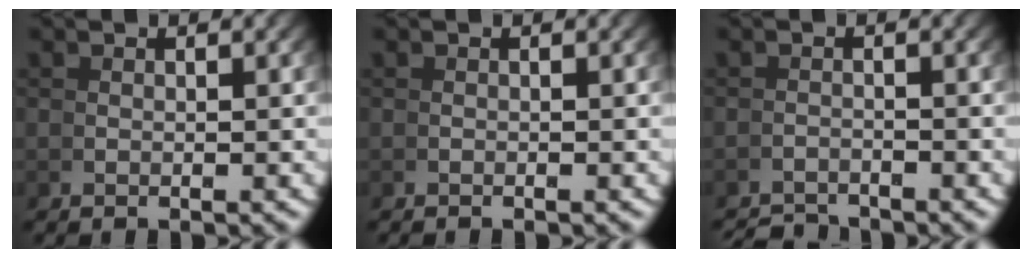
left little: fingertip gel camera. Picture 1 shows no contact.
{"total": 0.6, "force": [-0.3, -0.4, -0.3], "torque": [0.002, -0.002, -0.006]}
{"total": 3.1, "force": [-3.1, -0.3, -0.3], "torque": [0.017, -0.010, -0.051]}